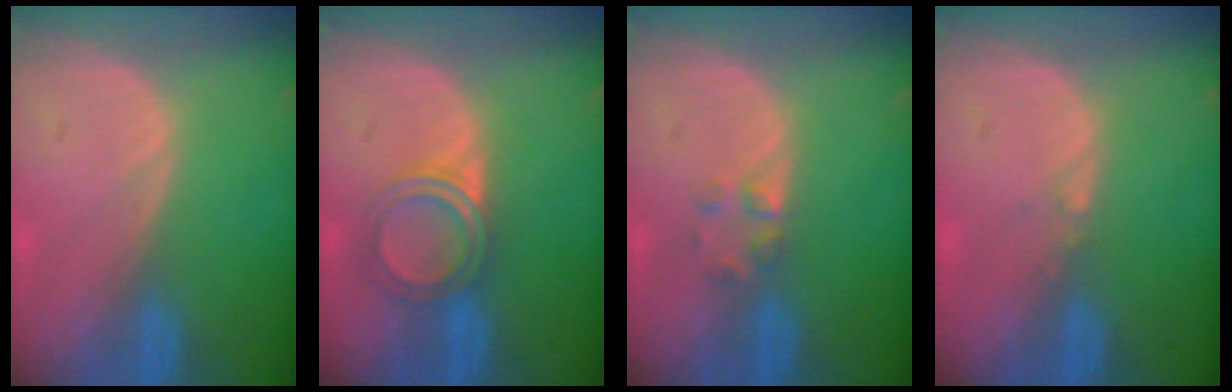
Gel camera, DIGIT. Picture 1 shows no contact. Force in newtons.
{"total": 4.9, "press": 4.7, "slide": 1.4}
{"total": 2.0, "press": 2.0, "slide": 0.2}
{"total": 0.6, "press": 0.5, "slide": 0.4}